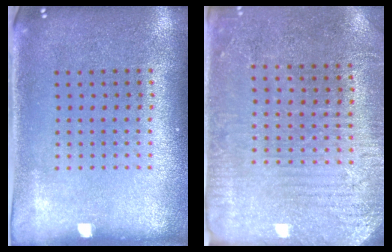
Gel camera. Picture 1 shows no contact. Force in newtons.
{"total": 2.9, "press": 2.7, "slide": 0.9}